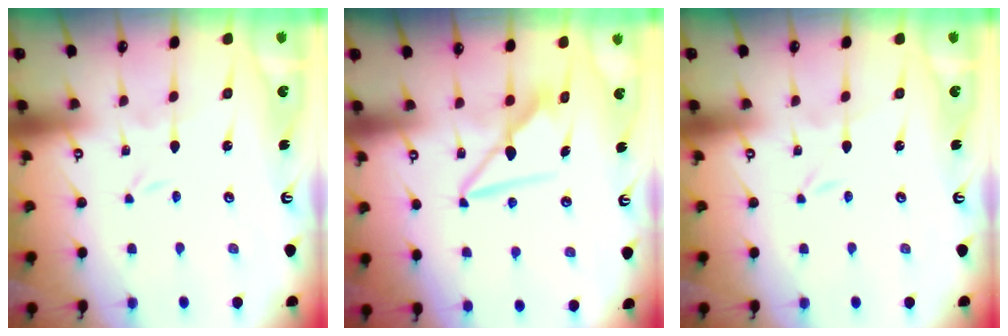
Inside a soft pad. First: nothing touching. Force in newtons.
{"total": 8.2, "press": 8.2, "slide": 0.6}
{"total": 0.0}